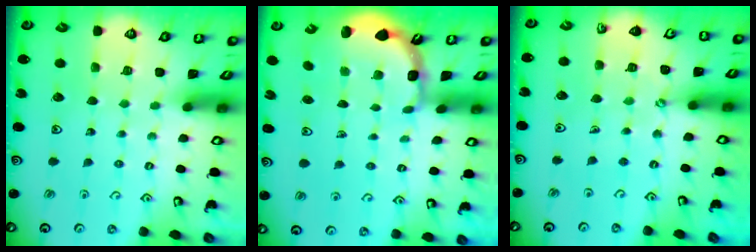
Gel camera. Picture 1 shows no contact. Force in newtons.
{"total": 2.0, "press": 1.8, "slide": 0.9}
{"total": 1.4, "press": 1.3, "slide": 0.3}